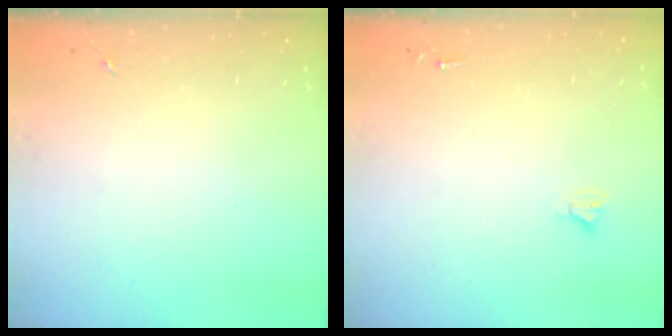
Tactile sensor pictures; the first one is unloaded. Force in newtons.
{"total": 2.0, "press": 2.0, "slide": 0.2}